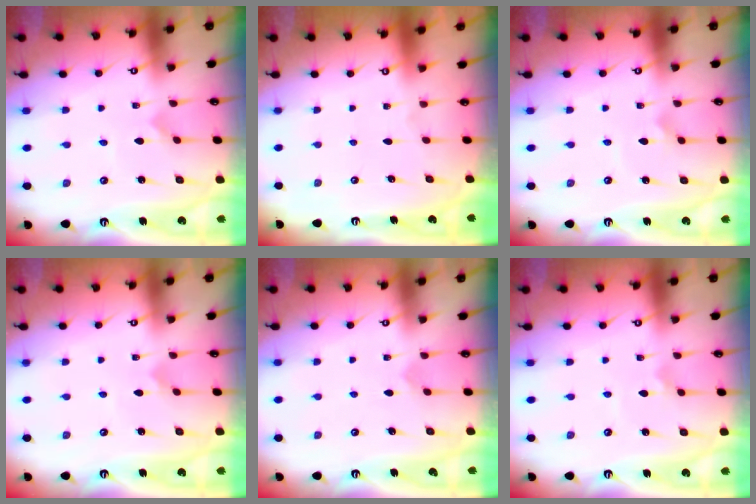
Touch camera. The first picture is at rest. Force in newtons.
{"total": 0.0}
{"total": 2.1, "press": 2.0, "slide": 0.3}
{"total": 1.0, "press": 1.0, "slide": 0.1}
{"total": 2.8, "press": 2.8, "slide": 0.3}
{"total": 2.4, "press": 2.4, "slide": 0.5}